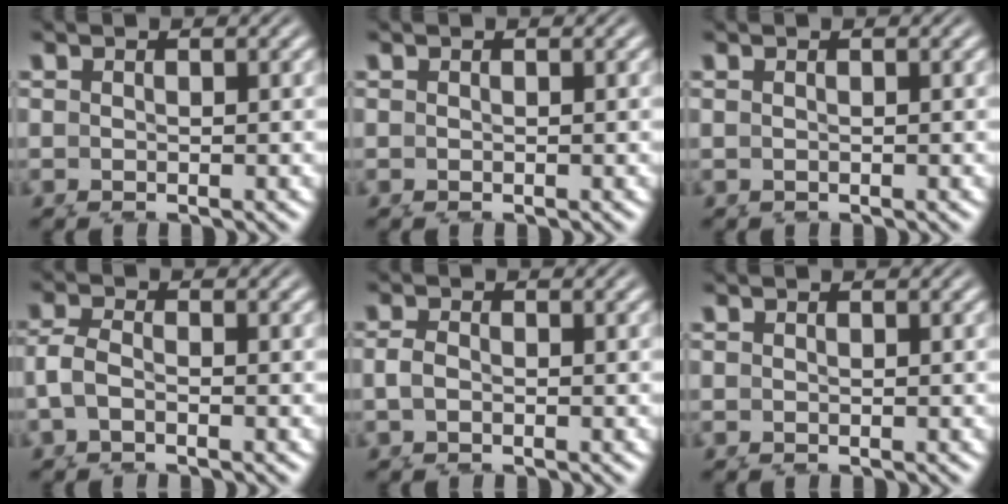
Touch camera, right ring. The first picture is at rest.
{"total": 0.0}
{"total": 0.5, "force": [0.3, -0.5, 0.0], "torque": [0.001, 0.003, 0.004]}
{"total": 3.2, "force": [-0.2, 2.5, 2.0], "torque": [-0.065, -0.021, 0.005]}
{"total": 1.0, "force": [0.0, 0.7, 0.8], "torque": [-0.024, -0.008, 0.005]}
{"total": 0.0}